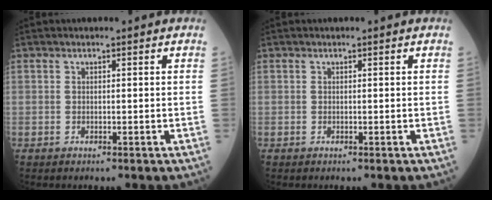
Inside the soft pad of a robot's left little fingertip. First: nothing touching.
{"total": 0.0}